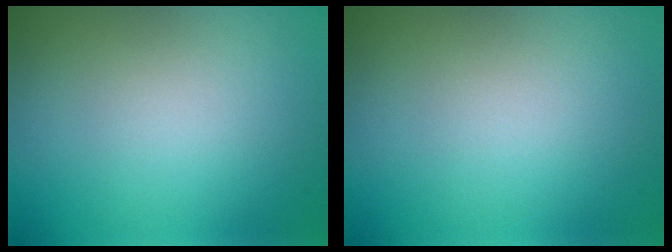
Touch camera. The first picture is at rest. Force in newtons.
{"total": 0.0}